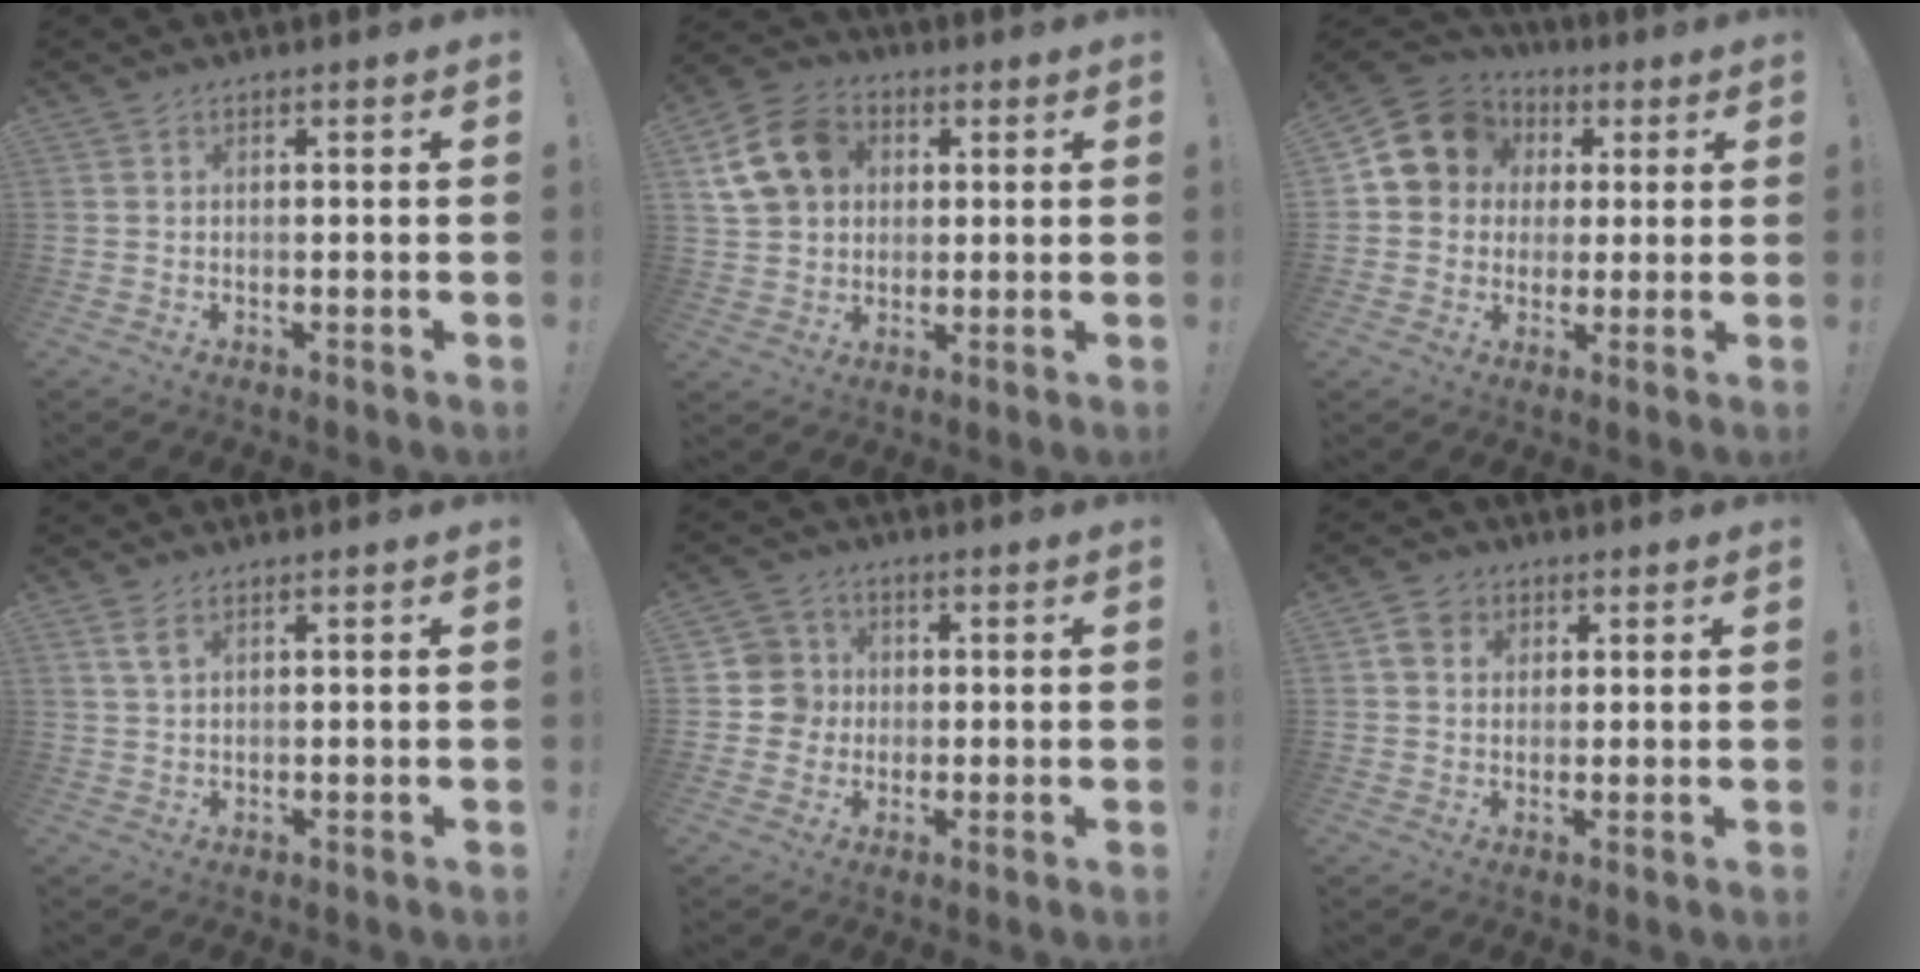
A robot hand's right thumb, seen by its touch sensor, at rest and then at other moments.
{"total": 15.2, "force": [4.5, 12.4, 7.5], "torque": [-0.114, -0.003, 0.095]}
{"total": 11.9, "force": [3.3, 10.6, 4.4], "torque": [-0.072, -0.007, 0.068]}
{"total": 3.2, "force": [1.7, 1.1, 2.5], "torque": [-0.044, -0.003, 0.030]}
{"total": 7.6, "force": [0.0, 7.5, 1.1], "torque": [-0.019, 0.006, 0.003]}
{"total": 6.2, "force": [2.3, 5.0, 2.9], "torque": [-0.046, 0.002, 0.045]}